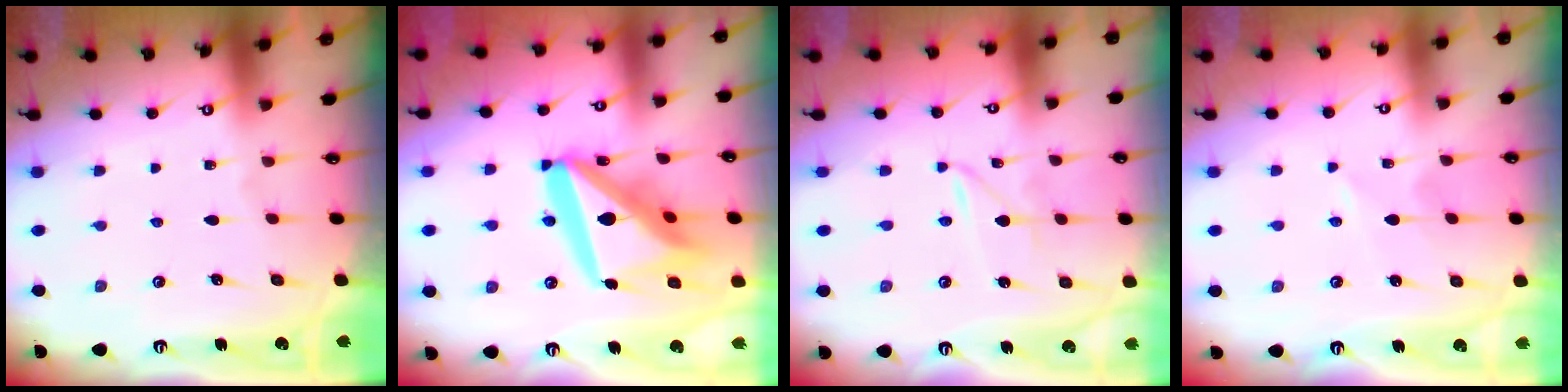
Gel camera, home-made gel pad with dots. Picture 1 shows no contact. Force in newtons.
{"total": 21.6, "press": 21.4, "slide": 2.6}
{"total": 1.3, "press": 1.3, "slide": 0.1}
{"total": 2.1, "press": 2.1, "slide": 0.2}